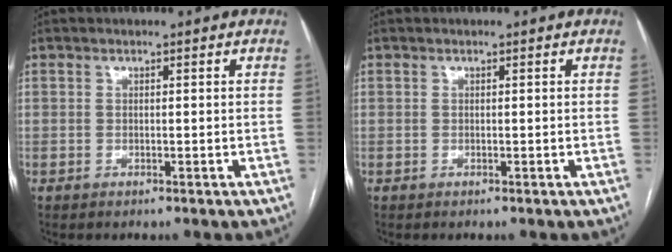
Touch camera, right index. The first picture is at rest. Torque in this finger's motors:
{"motor_torque": [0.00, 0.00, 0.00, 0.00]}